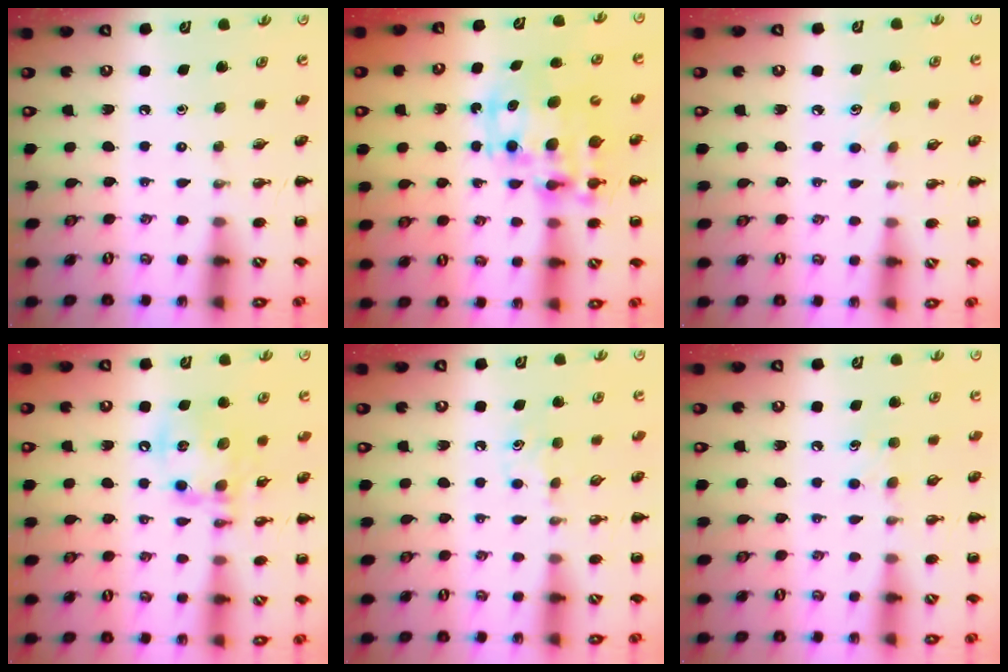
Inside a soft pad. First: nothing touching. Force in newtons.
{"total": 13.4, "press": 13.1, "slide": 3.1}
{"total": 4.7, "press": 4.5, "slide": 1.3}
{"total": 14.9, "press": 14.7, "slide": 2.6}
{"total": 5.0, "press": 4.7, "slide": 1.7}
{"total": 4.8, "press": 4.6, "slide": 1.5}